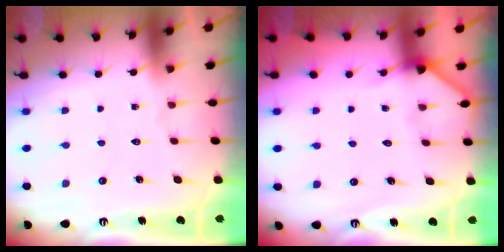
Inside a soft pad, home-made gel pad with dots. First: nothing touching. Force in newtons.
{"total": 3.9, "press": 3.9, "slide": 0.3}